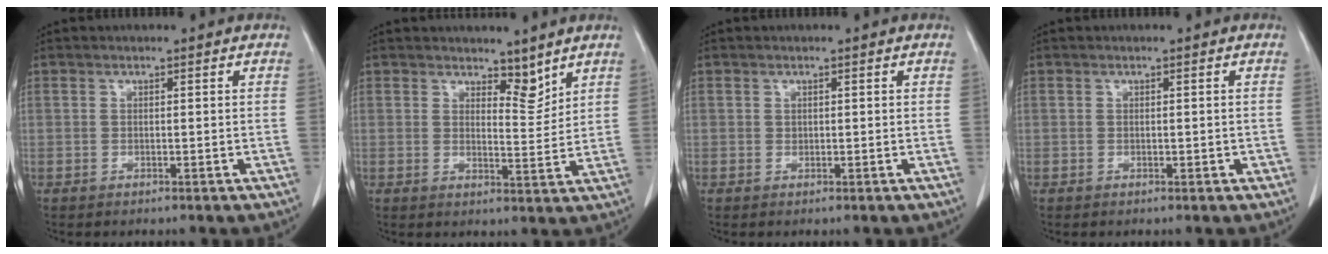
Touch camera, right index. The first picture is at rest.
{"total": 3.9, "force": [3.3, 1.5, 1.5], "torque": [-0.017, -0.008, 0.056]}
{"total": 0.0}
{"total": 0.9, "force": [-0.1, 0.5, 0.7], "torque": [-0.011, 0.002, -0.001]}